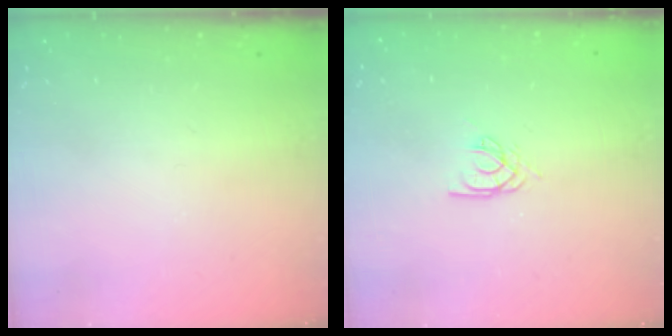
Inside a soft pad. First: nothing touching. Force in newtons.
{"total": 4.5, "press": 4.5, "slide": 0.3}